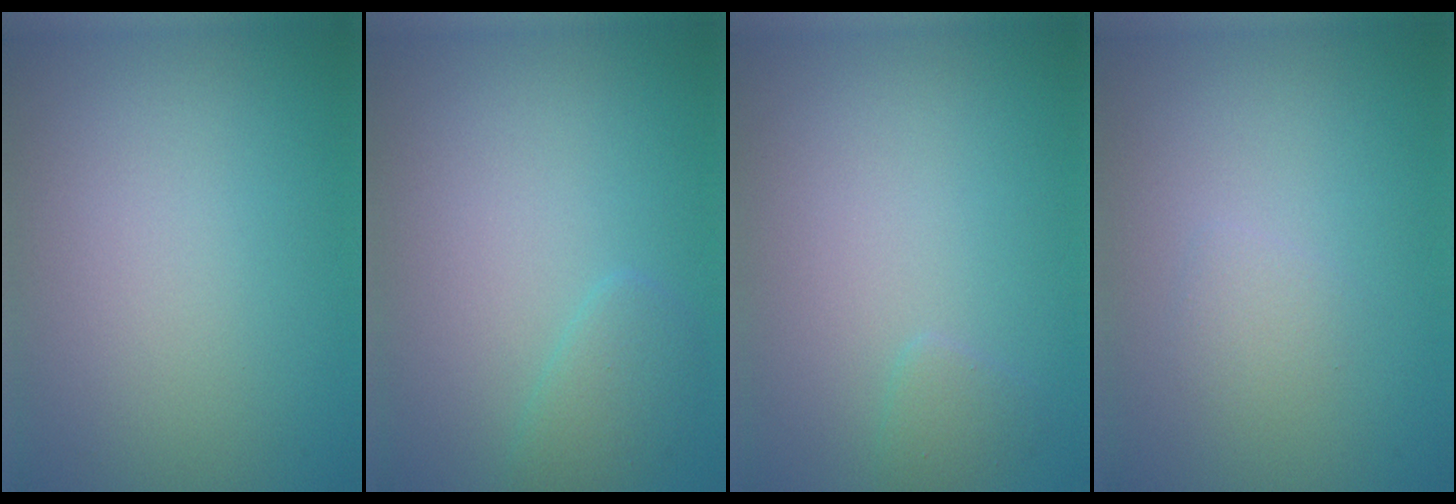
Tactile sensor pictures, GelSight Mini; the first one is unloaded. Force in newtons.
{"total": 1.6, "press": 1.6, "slide": 0.2}
{"total": 1.0, "press": 0.9, "slide": 0.1}
{"total": 1.0, "press": 1.0, "slide": 0.1}